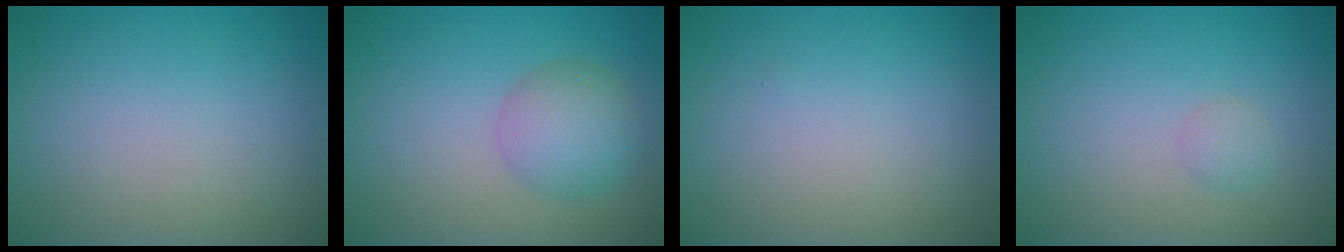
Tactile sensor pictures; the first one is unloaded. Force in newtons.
{"total": 4.0, "press": 4.0, "slide": 0.1}
{"total": 0.0}
{"total": 1.0, "press": 1.0, "slide": 0.0}